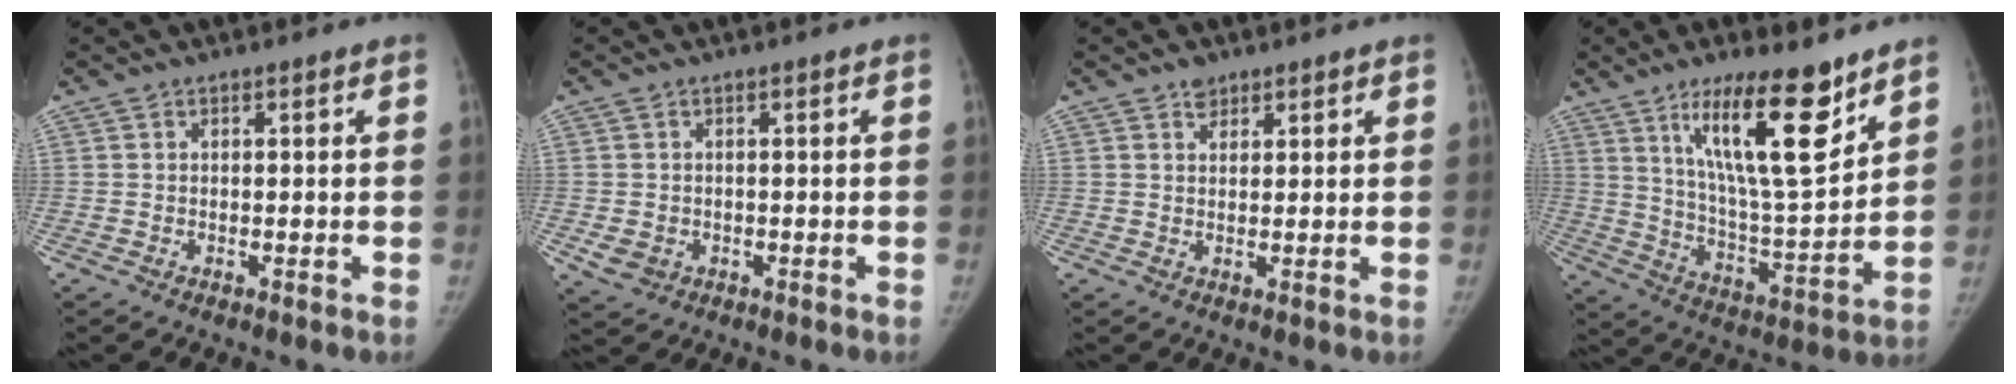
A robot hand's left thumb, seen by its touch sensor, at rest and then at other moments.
{"total": 2.8, "force": [-0.5, 2.5, 1.2], "torque": [-0.017, -0.002, 0.003]}
{"total": 2.0, "force": [1.5, 1.3, 0.4], "torque": [0.008, -0.009, 0.022]}
{"total": 18.2, "force": [11.1, 4.2, 13.8], "torque": [-0.203, -0.071, 0.200]}